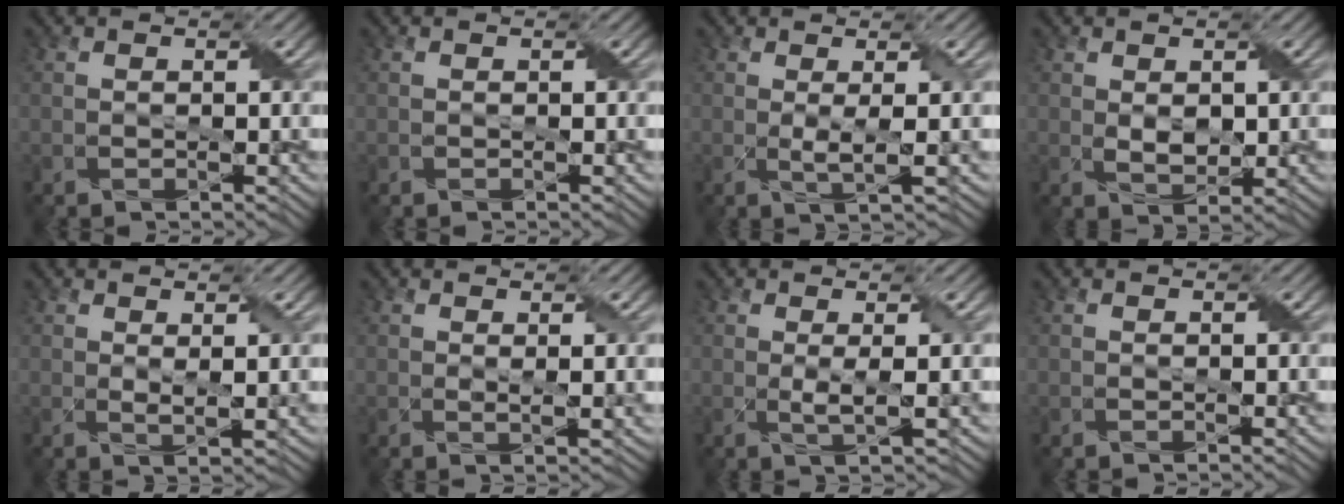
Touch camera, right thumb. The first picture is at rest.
{"total": 0.0}
{"total": 2.5, "force": [0.3, 0.2, 2.4], "torque": [-0.052, 0.001, 0.007]}
{"total": 2.5, "force": [0.5, 1.6, 1.9], "torque": [-0.043, -0.005, 0.014]}
{"total": 2.0, "force": [1.0, 0.4, 1.7], "torque": [-0.039, -0.004, 0.020]}
{"total": 1.6, "force": [0.7, 0.2, 1.4], "torque": [-0.029, -0.001, 0.014]}
{"total": 2.1, "force": [0.3, 0.2, 2.1], "torque": [-0.047, 0.001, 0.006]}
{"total": 0.0}